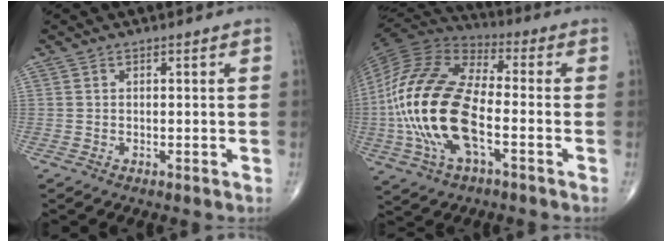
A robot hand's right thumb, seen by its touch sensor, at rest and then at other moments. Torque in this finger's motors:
{"motor_torque": [2.32, 2.32, 2.77, 0.00, 0.83]}